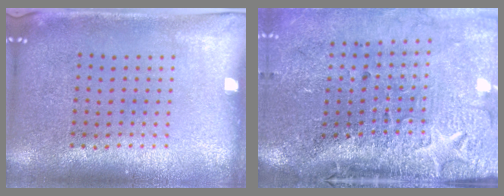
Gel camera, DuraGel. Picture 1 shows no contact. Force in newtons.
{"total": 4.5, "press": 3.6, "slide": 2.8}